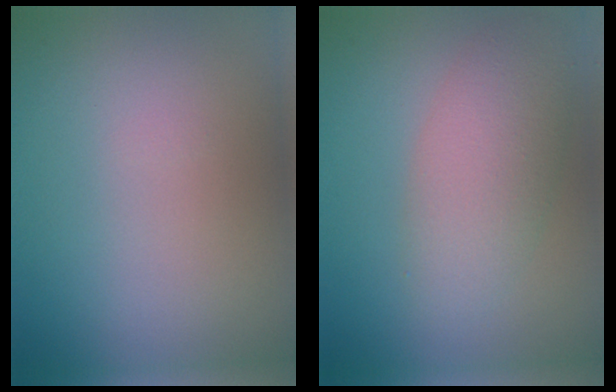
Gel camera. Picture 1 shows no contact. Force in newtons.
{"total": 4.3, "press": 4.3, "slide": 0.1}